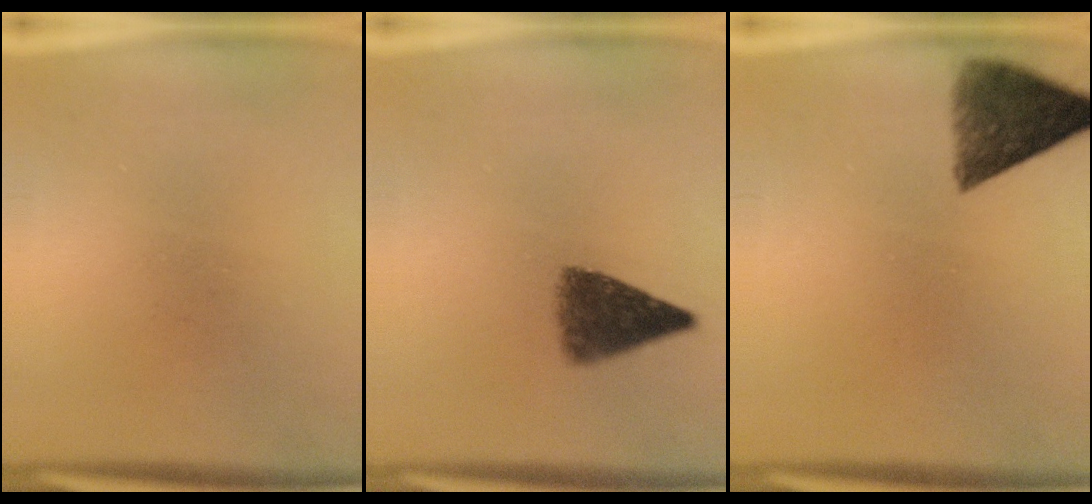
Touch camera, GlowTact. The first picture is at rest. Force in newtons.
{"total": 6.4}
{"total": 8.5}